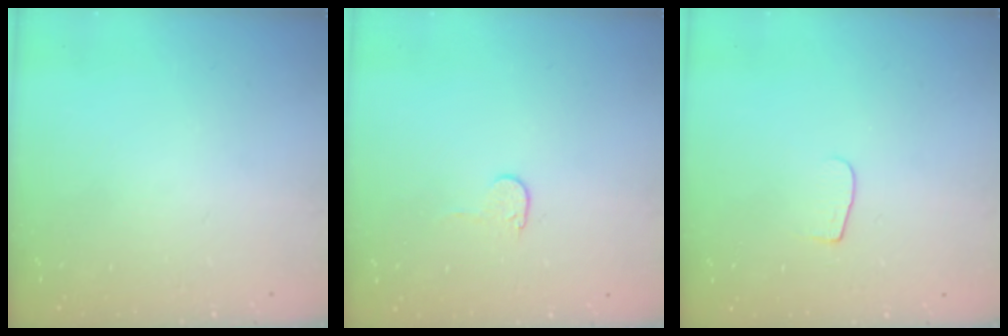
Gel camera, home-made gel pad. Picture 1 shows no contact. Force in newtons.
{"total": 3.8, "press": 3.8, "slide": 0.4}
{"total": 3.8, "press": 3.8, "slide": 0.5}